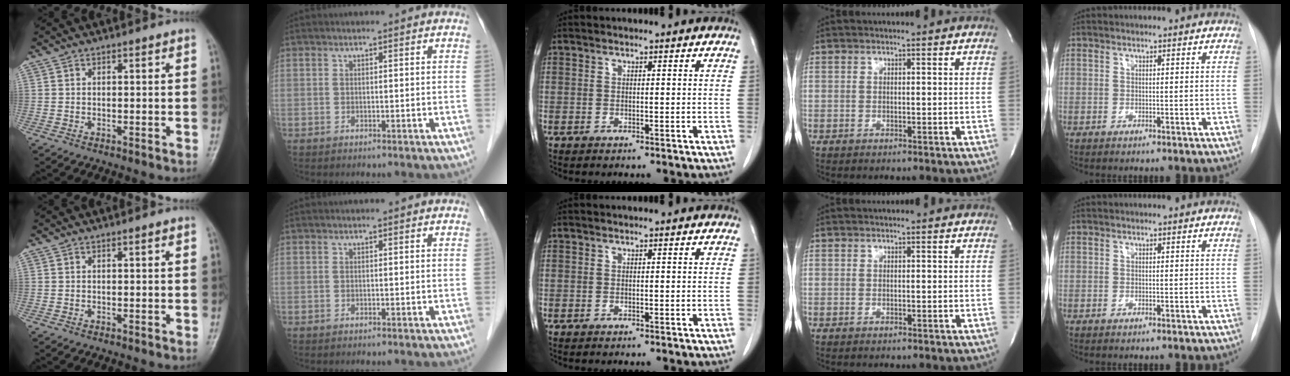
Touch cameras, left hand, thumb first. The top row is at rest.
{}